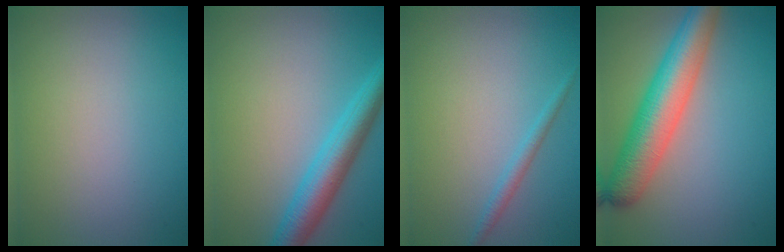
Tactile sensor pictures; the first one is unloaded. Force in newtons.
{"total": 4.9, "press": 4.9, "slide": 0.2}
{"total": 1.3, "press": 1.3, "slide": 0.0}
{"total": 7.2, "press": 7.2, "slide": 0.3}